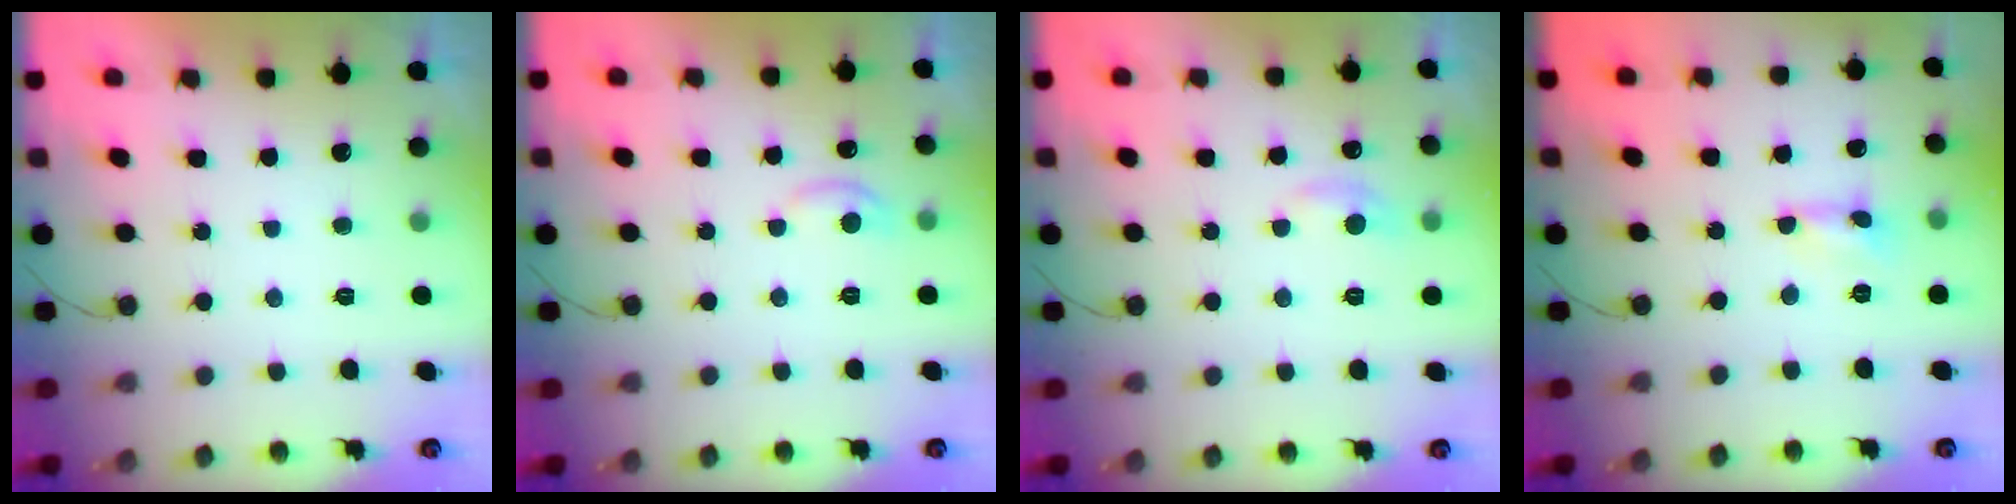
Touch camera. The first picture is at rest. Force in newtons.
{"total": 7.4, "press": 7.3, "slide": 0.8}
{"total": 5.4, "press": 5.3, "slide": 0.7}
{"total": 0.0}